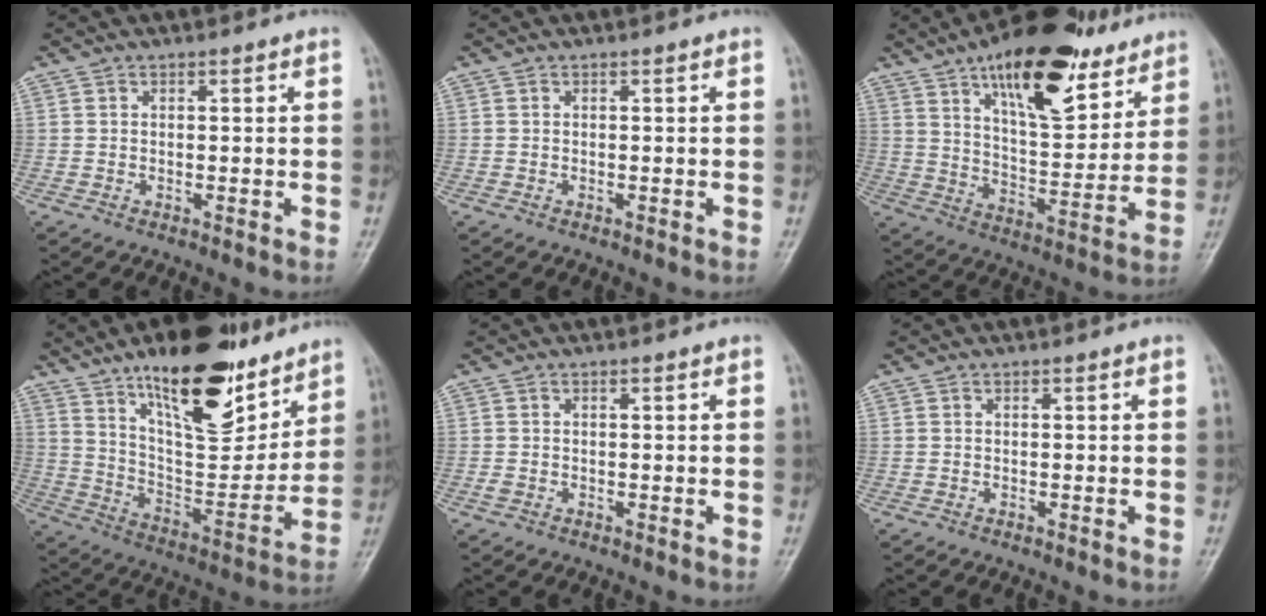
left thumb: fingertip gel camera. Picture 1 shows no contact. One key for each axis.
{"total": 0.0}
{"total": 22.1, "fx": 13.6, "fy": 9.2, "fz": 14.8, "tx": -0.185, "ty": -0.058, "tz": 0.217}
{"total": 23.1, "fx": 15.2, "fy": 8.6, "fz": 15.0, "tx": -0.187, "ty": -0.081, "tz": 0.254}
{"total": 1.1, "fx": 0.0, "fy": 0.8, "fz": 0.7, "tx": -0.009, "ty": 0.001, "tz": 0.000}
{"total": 0.0}